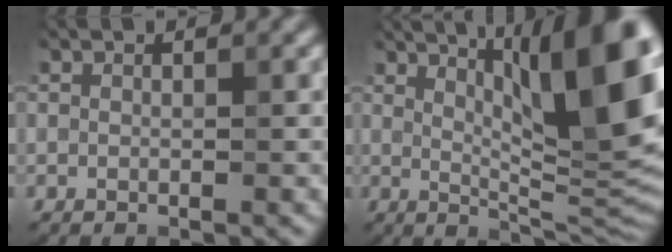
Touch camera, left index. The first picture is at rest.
{"total": 14.6, "force": [5.3, 3.8, 13.1], "torque": [-0.160, 0.011, 0.088]}